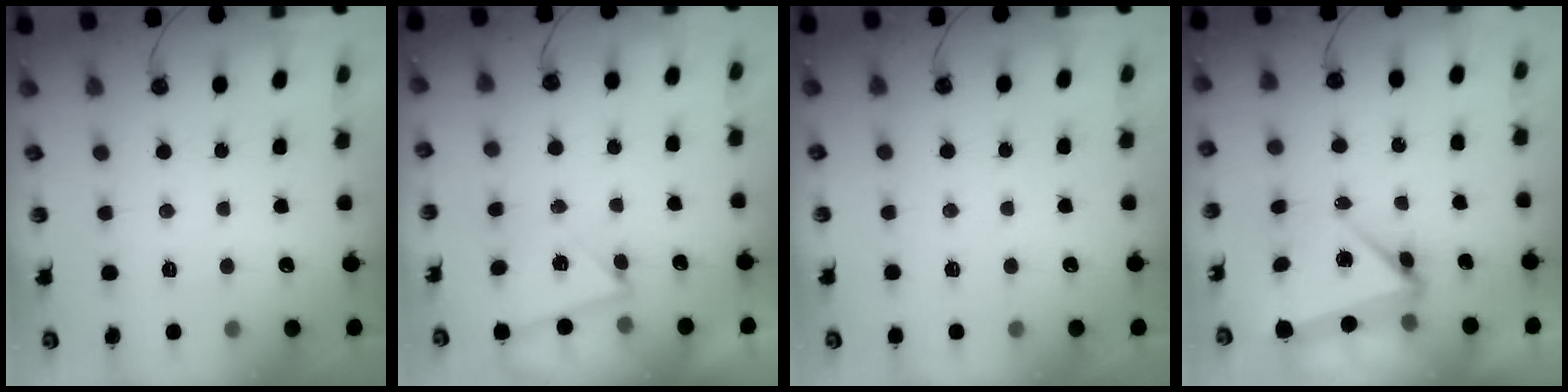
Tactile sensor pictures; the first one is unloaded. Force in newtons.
{"total": 2.7, "press": 2.0, "slide": 1.7}
{"total": 2.2, "press": 2.1, "slide": 0.2}
{"total": 6.4, "press": 6.1, "slide": 1.8}